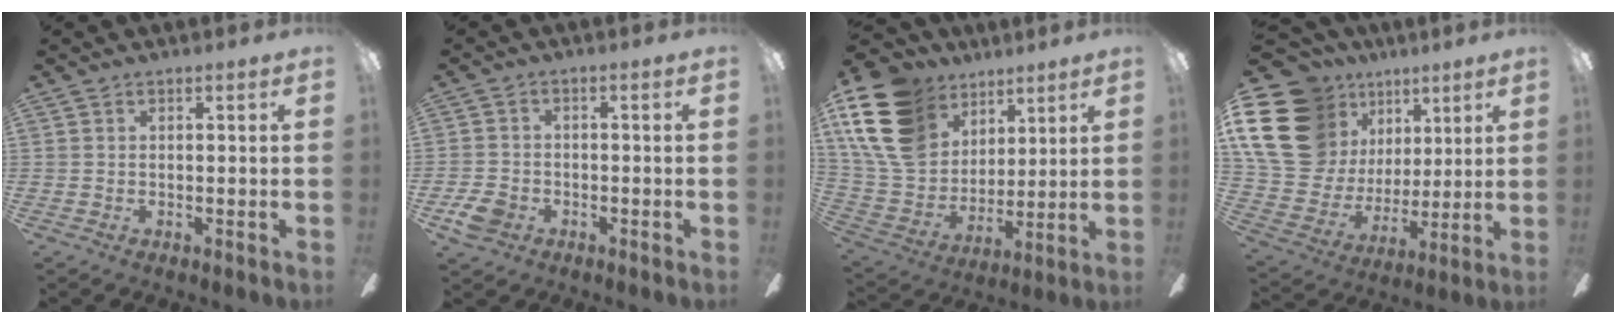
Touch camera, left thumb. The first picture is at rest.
{"total": 5.6, "force": [-2.7, 4.1, 2.6], "torque": [-0.064, 0.013, -0.052]}
{"total": 20.0, "force": [10.0, 14.4, 9.7], "torque": [-0.225, -0.038, 0.188]}
{"total": 23.4, "force": [8.6, 18.2, 12.0], "torque": [-0.240, -0.049, 0.181]}